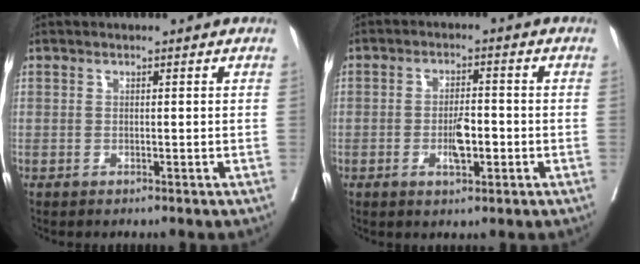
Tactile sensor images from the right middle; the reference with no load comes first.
{"total": 4.5, "force": [-1.3, 1.4, 4.1], "torque": [-0.074, 0.000, -0.018]}